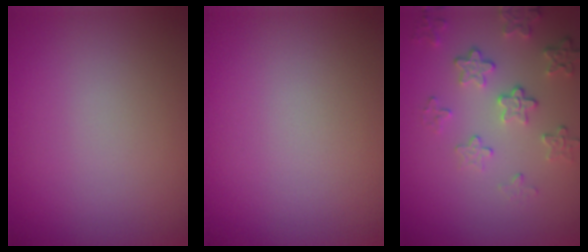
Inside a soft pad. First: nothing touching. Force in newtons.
{"total": 0.0}
{"total": 4.0, "press": 3.1, "slide": 2.6}